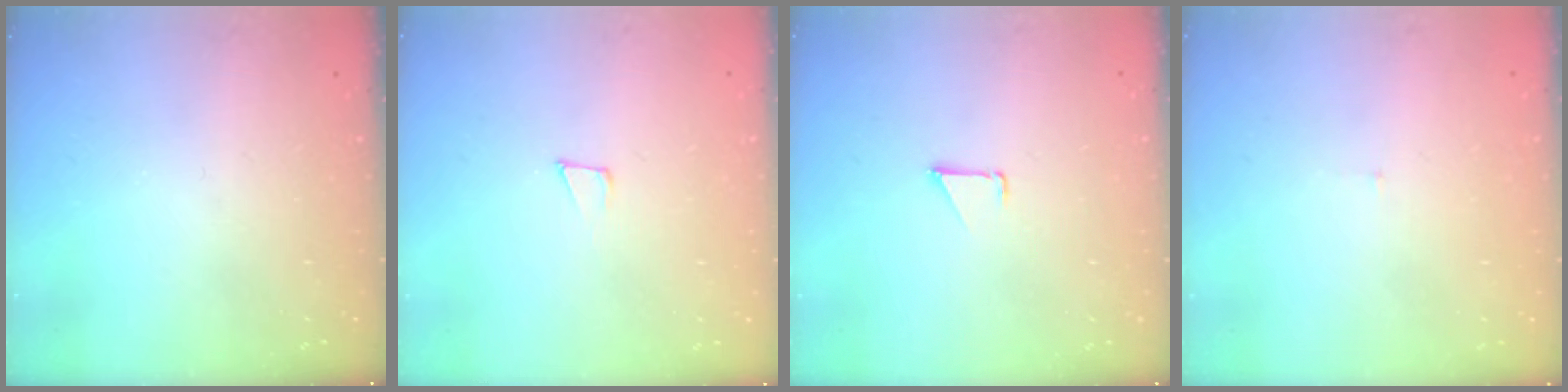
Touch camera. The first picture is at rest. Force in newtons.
{"total": 4.3, "press": 4.2, "slide": 1.0}
{"total": 0.9, "press": 0.9, "slide": 0.1}
{"total": 3.0, "press": 3.0, "slide": 0.2}